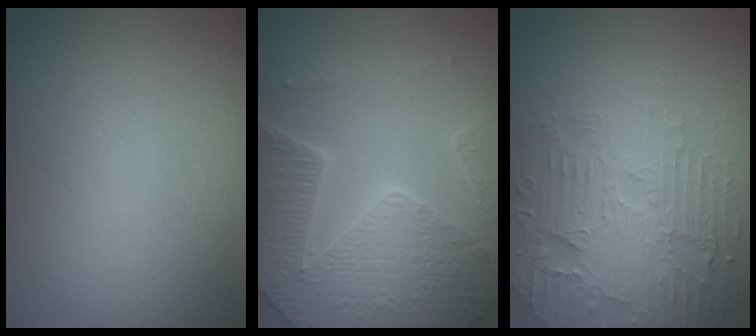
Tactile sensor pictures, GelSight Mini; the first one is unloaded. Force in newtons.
{"total": 7.5, "press": 7.3, "slide": 1.9}
{"total": 6.2, "press": 5.0, "slide": 3.7}